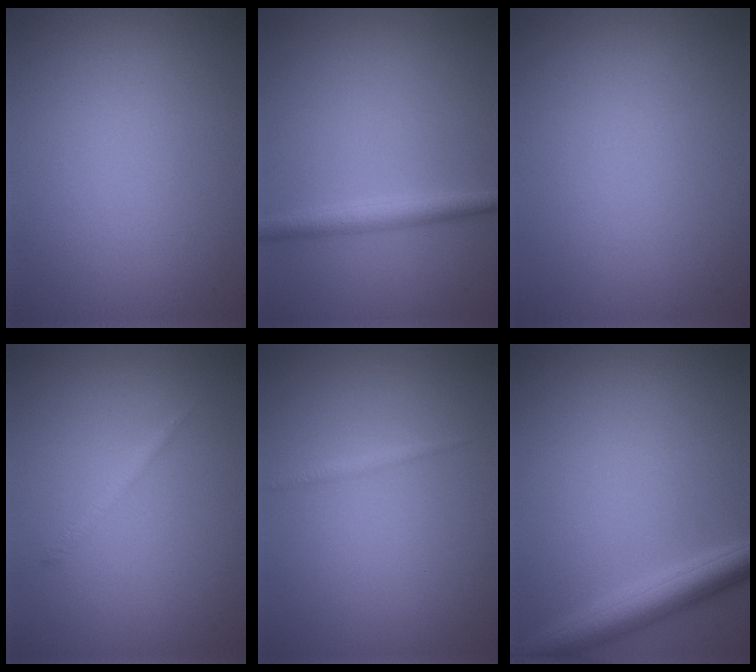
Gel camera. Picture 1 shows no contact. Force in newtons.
{"total": 2.2, "press": 2.2, "slide": 0.1}
{"total": 0.0}
{"total": 0.9, "press": 0.9, "slide": 0.0}
{"total": 0.6, "press": 0.6, "slide": 0.0}
{"total": 4.2, "press": 4.2, "slide": 0.1}